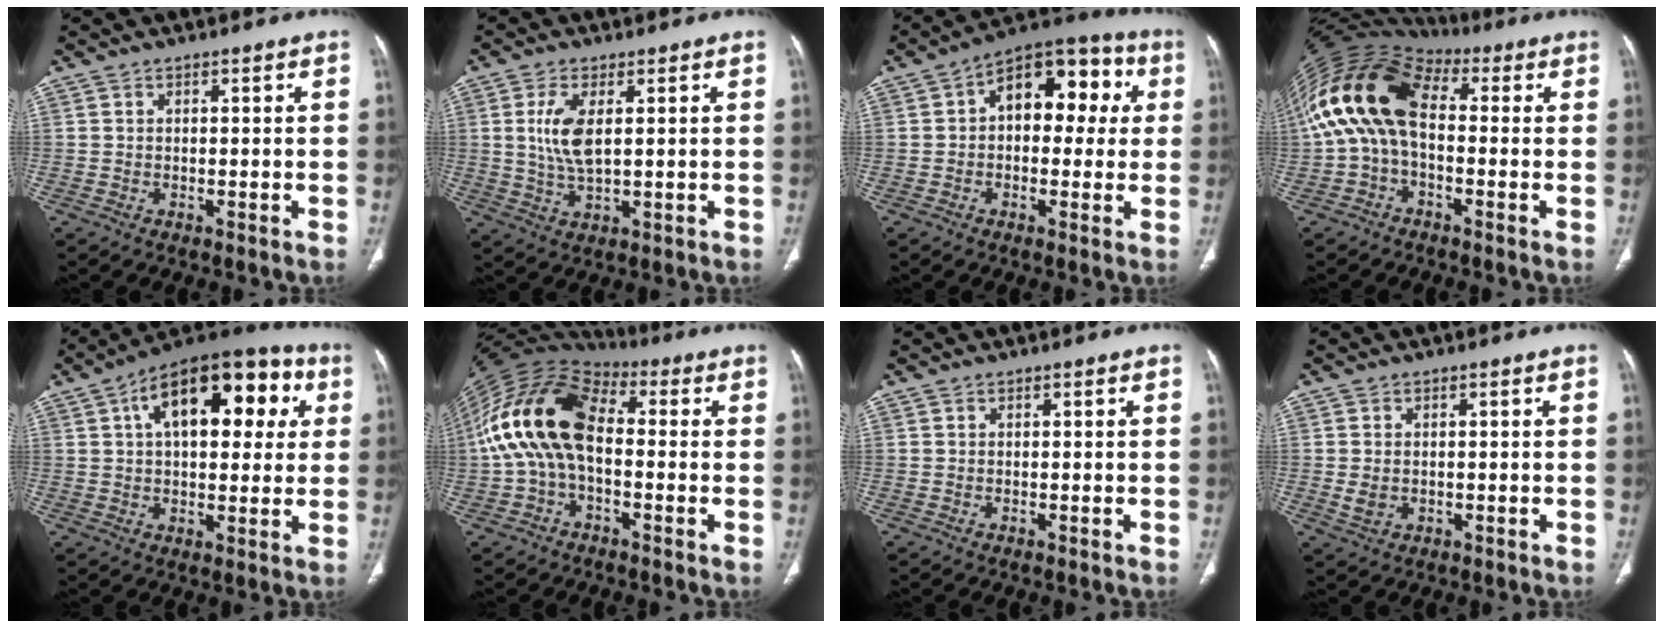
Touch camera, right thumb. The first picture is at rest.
{"total": 7.0, "force": [1.4, 3.0, 6.2], "torque": [-0.138, -0.009, 0.033]}
{"total": 14.6, "force": [2.7, 8.9, 11.2], "torque": [-0.108, 0.040, 0.027]}
{"total": 15.9, "force": [1.4, 9.4, 12.7], "torque": [-0.247, 0.046, 0.016]}
{"total": 21.7, "force": [6.7, 11.3, 17.3], "torque": [-0.219, 0.029, 0.093]}
{"total": 16.9, "force": [-0.1, 9.9, 13.7], "torque": [-0.264, 0.040, -0.011]}
{"total": 0.0}
{"total": 2.7, "force": [-0.1, 2.0, 1.7], "torque": [-0.035, -0.001, 0.003]}